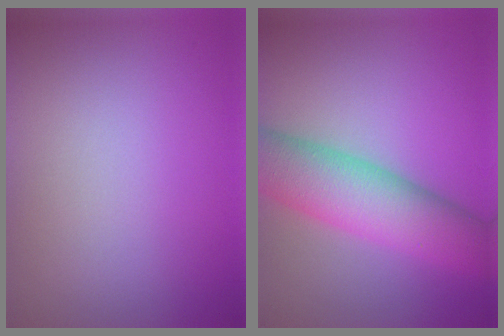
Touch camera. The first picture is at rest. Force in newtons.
{"total": 8.2, "press": 8.2, "slide": 0.5}